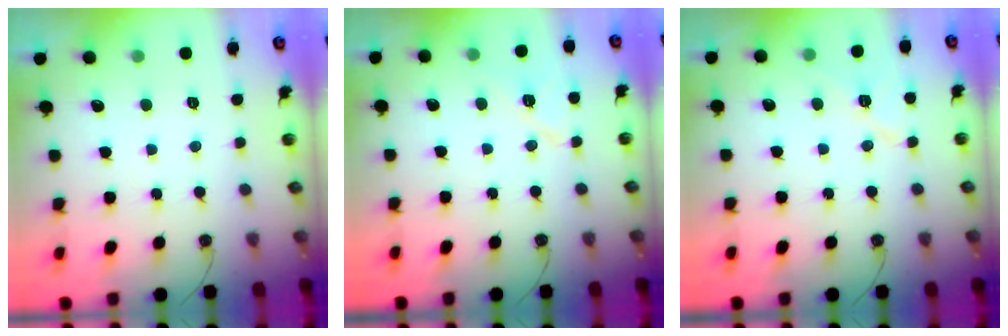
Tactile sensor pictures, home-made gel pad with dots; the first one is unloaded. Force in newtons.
{"total": 8.8, "press": 8.7, "slide": 1.3}
{"total": 8.6, "press": 8.4, "slide": 1.6}